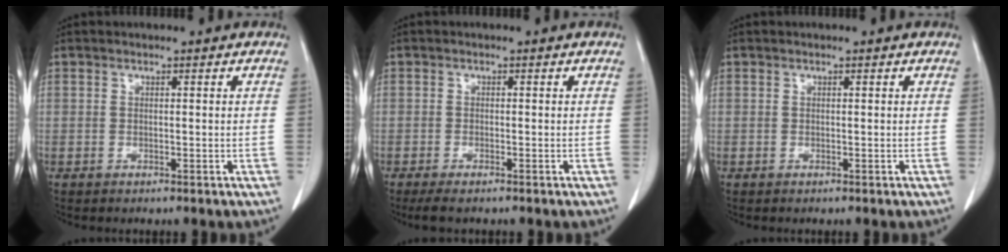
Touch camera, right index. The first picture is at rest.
{"total": 3.2, "force": [-2.5, 0.6, 1.9], "torque": [-0.033, -0.008, -0.036]}
{"total": 0.0}